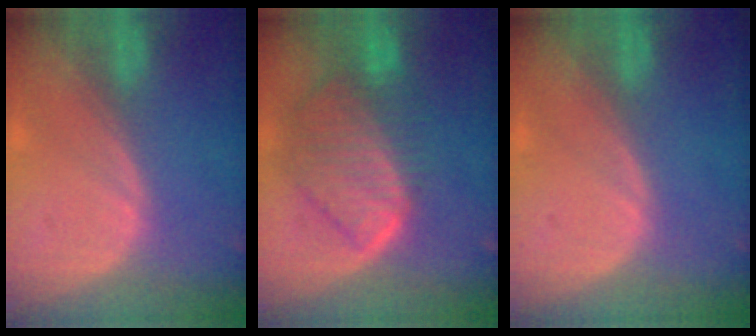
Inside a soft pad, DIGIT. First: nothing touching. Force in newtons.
{"total": 9.7, "press": 8.5, "slide": 4.7}
{"total": 0.0}